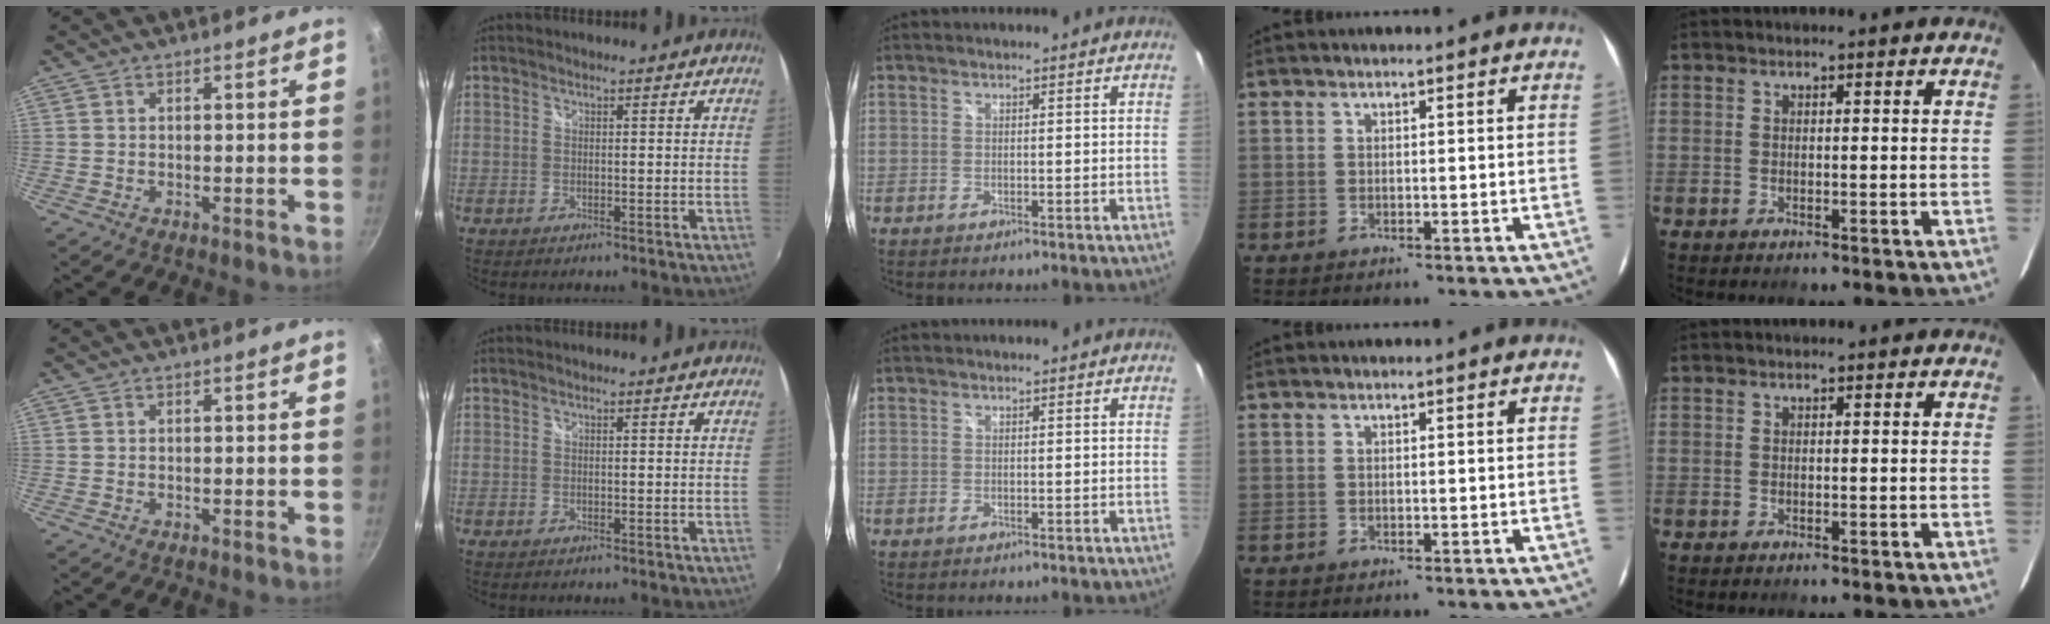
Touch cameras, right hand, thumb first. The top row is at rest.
{}